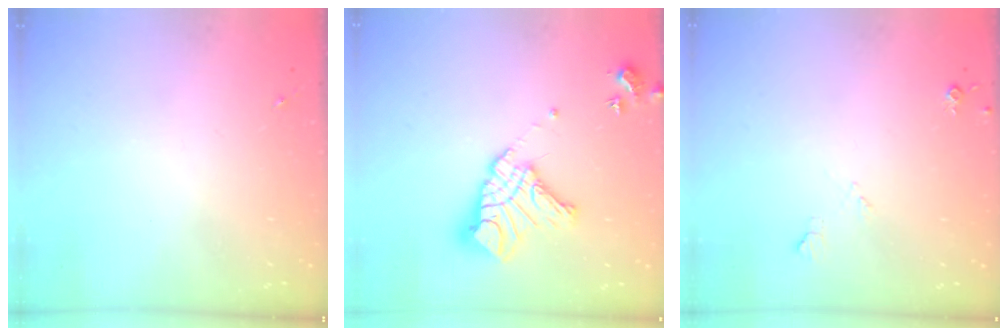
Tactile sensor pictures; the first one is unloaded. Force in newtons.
{"total": 16.3, "press": 16.2, "slide": 2.0}
{"total": 5.1, "press": 5.1, "slide": 0.8}